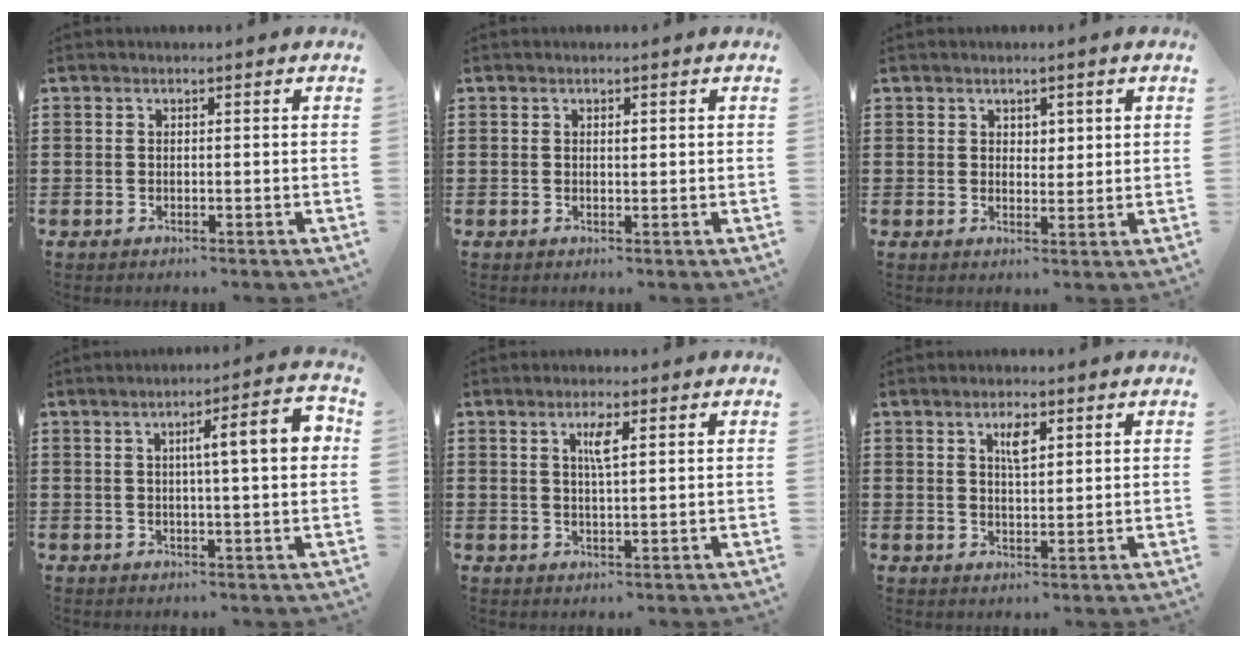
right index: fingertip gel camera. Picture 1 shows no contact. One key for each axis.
{"total": 0.8, "fx": 0.3, "fy": 0.4, "fz": 0.6, "tx": -0.005, "ty": -0.003, "tz": 0.003}
{"total": 1.8, "fx": 1.3, "fy": 1.2, "fz": 0.5, "tx": -0.014, "ty": 0.008, "tz": 0.025}
{"total": 8.4, "fx": 1.6, "fy": 1.2, "fz": 8.1, "tx": -0.121, "ty": -0.007, "tz": 0.013}
{"total": 2.9, "fx": 1.2, "fy": 0.4, "fz": 2.6, "tx": -0.047, "ty": -0.001, "tz": 0.016}
{"total": 3.2, "fx": 1.6, "fy": 1.1, "fz": 2.6, "tx": -0.041, "ty": -0.001, "tz": 0.022}